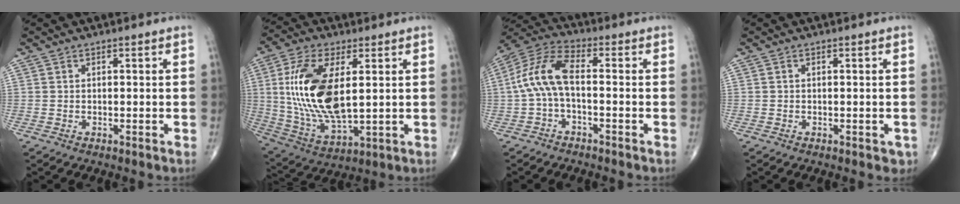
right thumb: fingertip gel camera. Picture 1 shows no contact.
{"total": 18.6, "force": [2.9, 8.6, 16.2], "torque": [-0.329, -0.018, 0.065]}
{"total": 9.6, "force": [-0.9, 4.1, 8.7], "torque": [-0.191, 0.038, -0.027]}
{"total": 1.6, "force": [-0.5, 1.0, 1.2], "torque": [-0.003, 0.001, -0.006]}